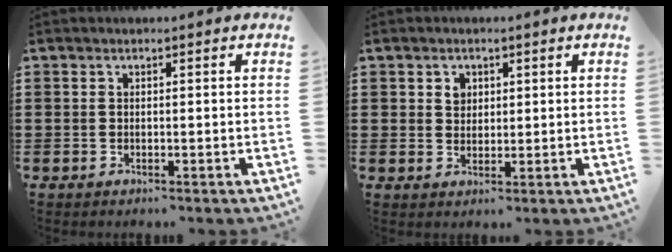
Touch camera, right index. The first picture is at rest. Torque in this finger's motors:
{"motor_torque": [0.00, 0.00, 0.03, 0.02]}